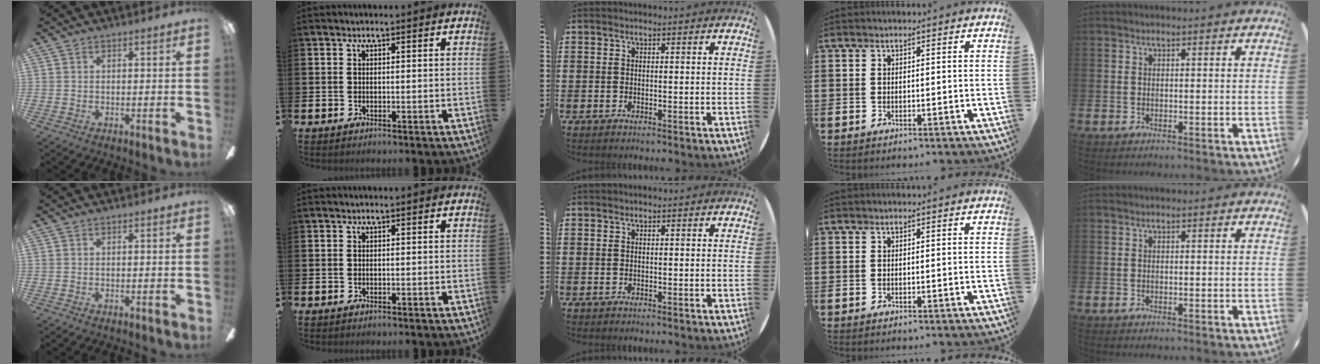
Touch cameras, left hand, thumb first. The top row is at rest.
{}